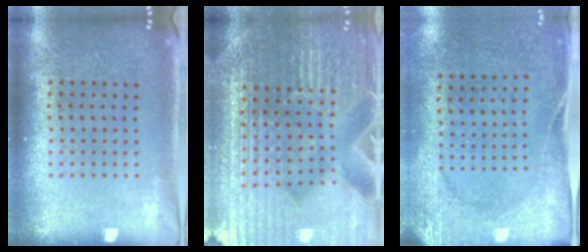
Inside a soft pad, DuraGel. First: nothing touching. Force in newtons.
{"total": 5.7, "press": 5.2, "slide": 2.2}
{"total": 2.7, "press": 2.1, "slide": 1.7}